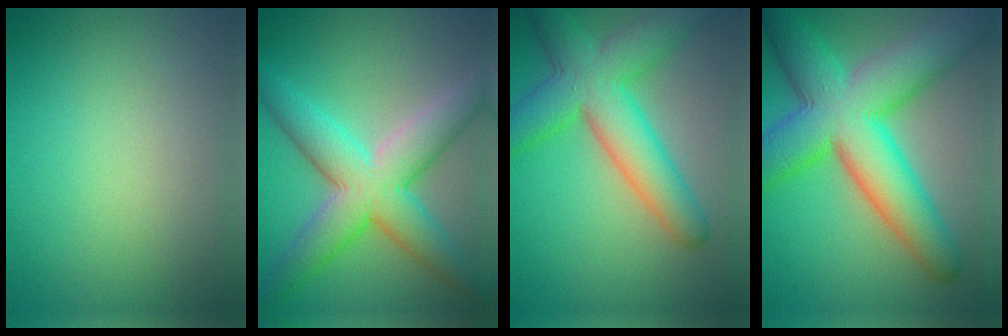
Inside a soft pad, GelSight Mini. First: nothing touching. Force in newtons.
{"total": 8.7, "press": 8.7, "slide": 0.4}
{"total": 8.3, "press": 8.3, "slide": 0.3}
{"total": 12.6, "press": 12.6, "slide": 0.2}